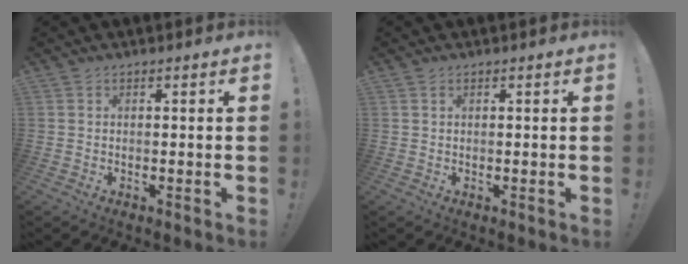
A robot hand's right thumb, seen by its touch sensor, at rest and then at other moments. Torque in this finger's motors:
{"motor_torque": [0.13, -0.01, 0.11, -0.04, 0.02]}